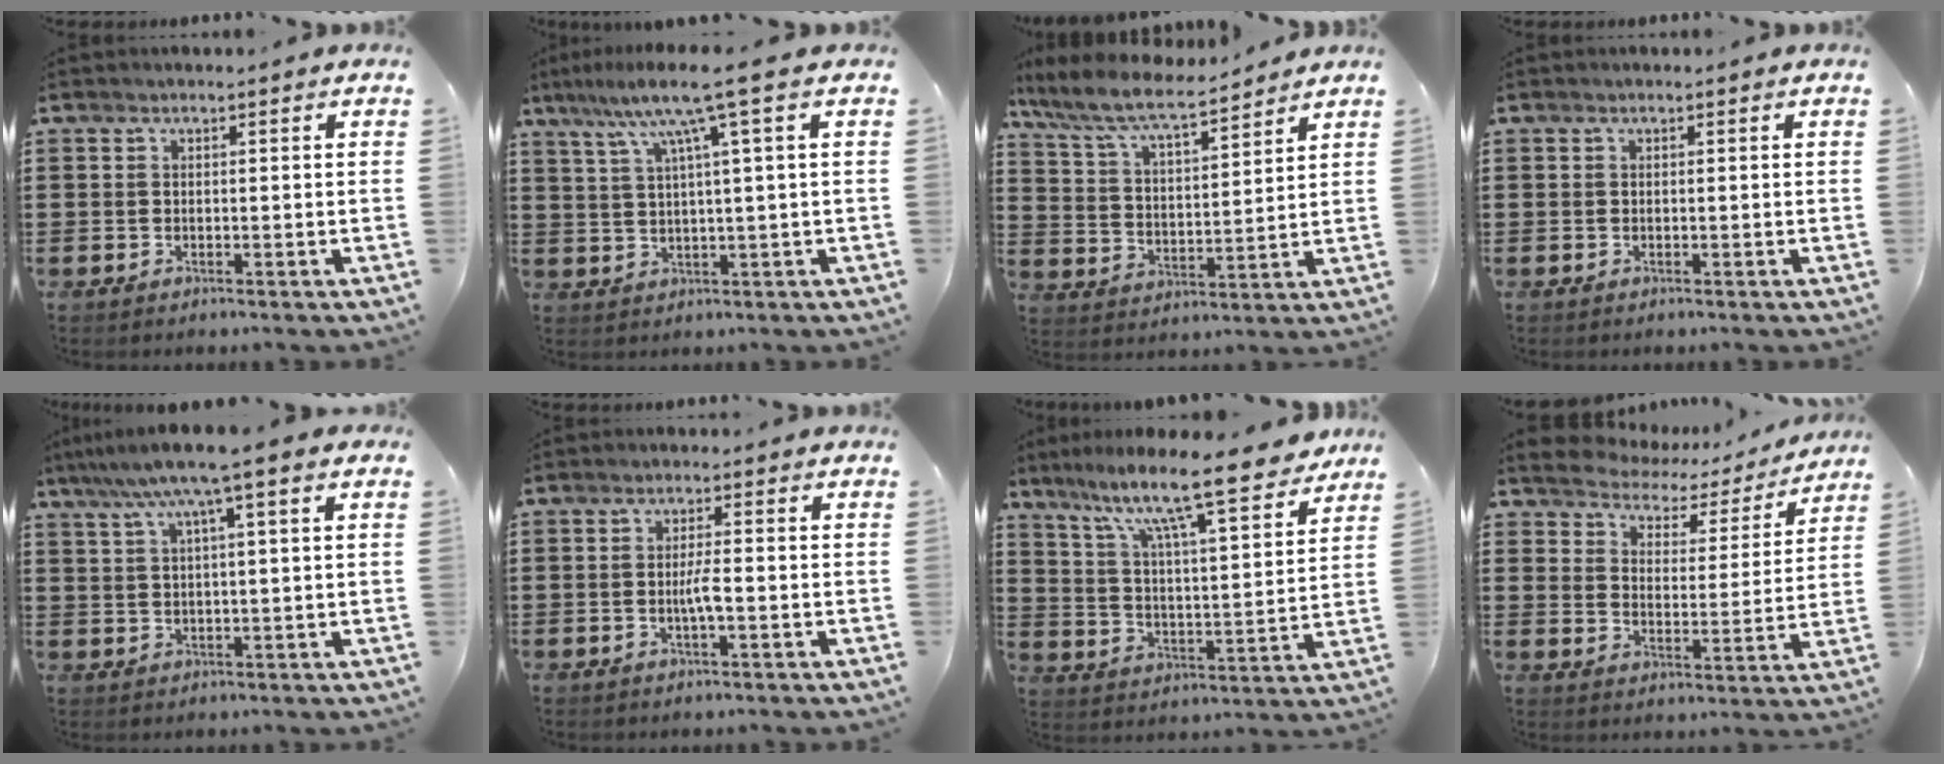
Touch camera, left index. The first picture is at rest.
{"total": 8.4, "force": [3.9, -0.7, 7.4], "torque": [-0.152, -0.005, 0.062]}
{"total": 7.4, "force": [6.4, 0.9, 3.5], "torque": [-0.094, -0.033, 0.108]}
{"total": 0.0}
{"total": 6.9, "force": [3.7, 0.0, 5.8], "torque": [-0.122, -0.003, 0.061]}
{"total": 3.0, "force": [-0.6, 0.4, 2.9], "torque": [-0.059, -0.002, -0.013]}
{"total": 12.1, "force": [9.8, 0.9, 6.9], "torque": [-0.151, -0.062, 0.161]}
{"total": 3.5, "force": [3.4, 0.7, -0.2], "torque": [-0.024, -0.030, 0.052]}